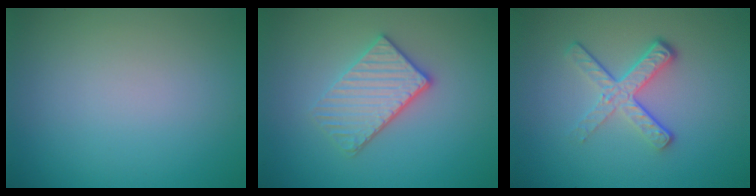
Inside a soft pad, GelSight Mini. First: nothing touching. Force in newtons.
{"total": 3.6, "press": 3.1, "slide": 1.8}
{"total": 4.2, "press": 2.7, "slide": 3.3}